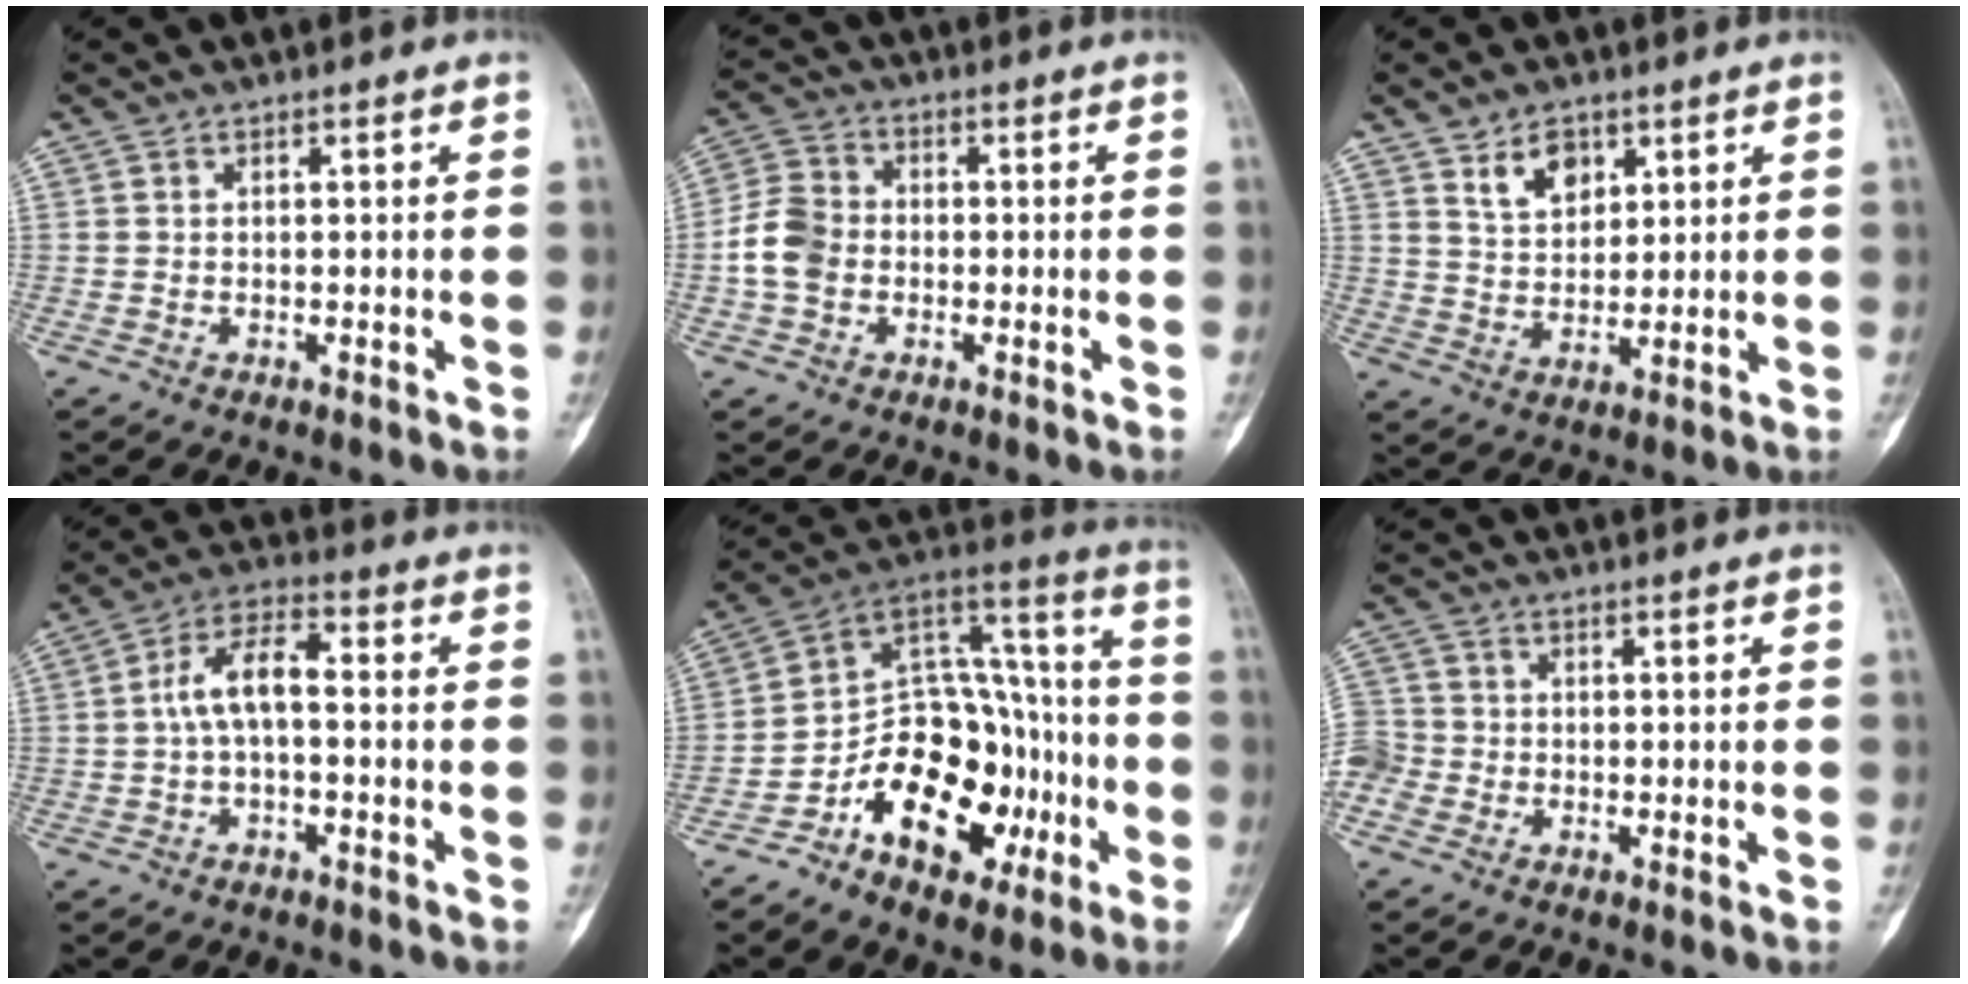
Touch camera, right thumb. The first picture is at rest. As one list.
[{"total": 7.3, "force": [-1.3, 5.9, 4.2], "torque": [-0.075, 0.020, -0.037]}, {"total": 6.4, "force": [3.7, 4.1, 3.4], "torque": [-0.038, -0.026, 0.071]}, {"total": 7.5, "force": [-0.4, 3.5, 6.6], "torque": [-0.124, 0.033, -0.016]}, {"total": 22.2, "force": [-8.0, 14.3, 15.1], "torque": [-0.185, 0.089, -0.120]}, {"total": 6.3, "force": [-2.3, 5.6, 1.7], "torque": [-0.041, 0.015, -0.050]}]